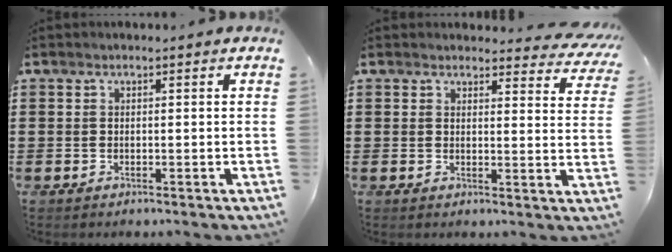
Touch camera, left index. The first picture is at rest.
{"total": 3.5, "force": [3.3, 0.7, 1.1], "torque": [-0.017, -0.018, 0.058]}